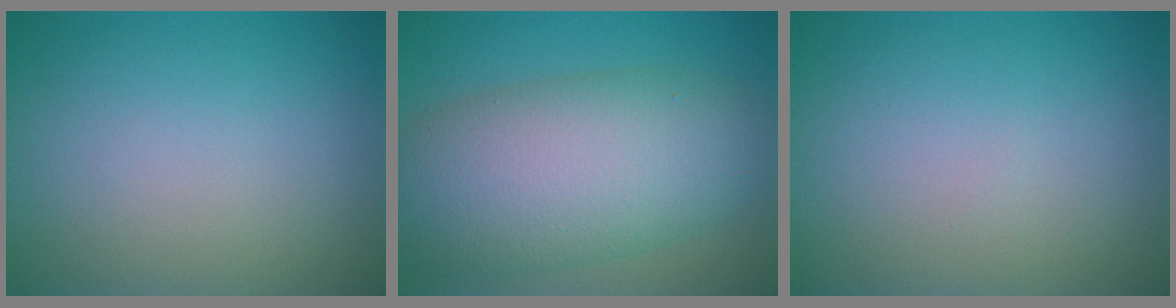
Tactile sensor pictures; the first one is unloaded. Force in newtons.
{"total": 11.2, "press": 11.2, "slide": 0.1}
{"total": 0.0}